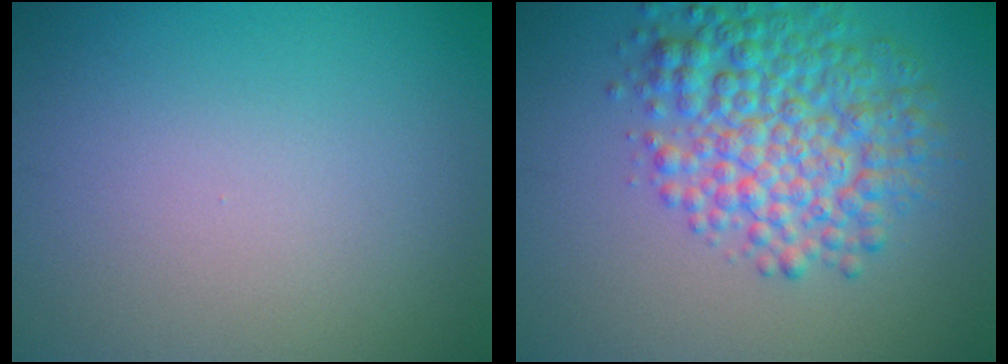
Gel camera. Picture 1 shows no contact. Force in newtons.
{"total": 7.0, "press": 7.0, "slide": 0.0}